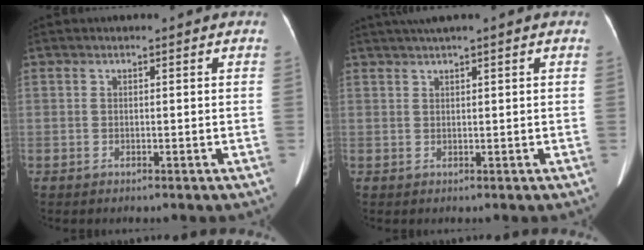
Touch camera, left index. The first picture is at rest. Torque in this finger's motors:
{"motor_torque": [0.50, -0.97, 0.06, 0.10]}